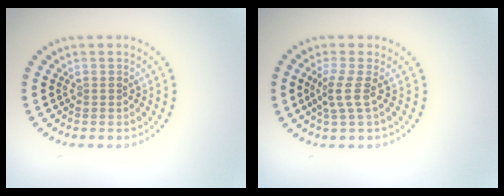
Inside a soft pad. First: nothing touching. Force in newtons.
{"total": 2.1, "press": 1.5, "slide": 1.5}